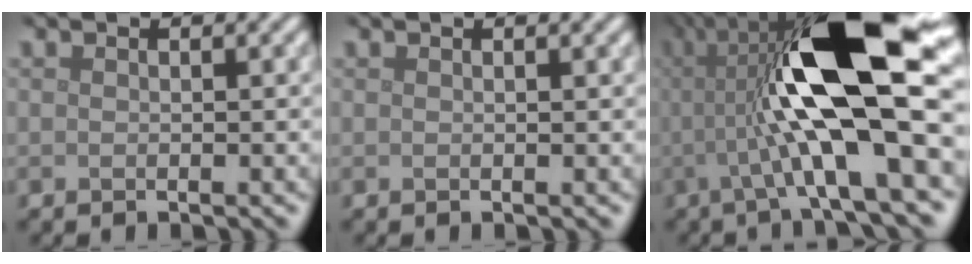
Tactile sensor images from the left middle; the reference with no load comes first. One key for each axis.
{"total": 0.9, "fx": 0.6, "fy": 0.3, "fz": 0.7, "tx": -0.004, "ty": 0.007, "tz": 0.008}
{"total": 14.0, "fx": 1.4, "fy": 3.3, "fz": 13.6, "tx": -0.225, "ty": 0.016, "tz": 0.021}